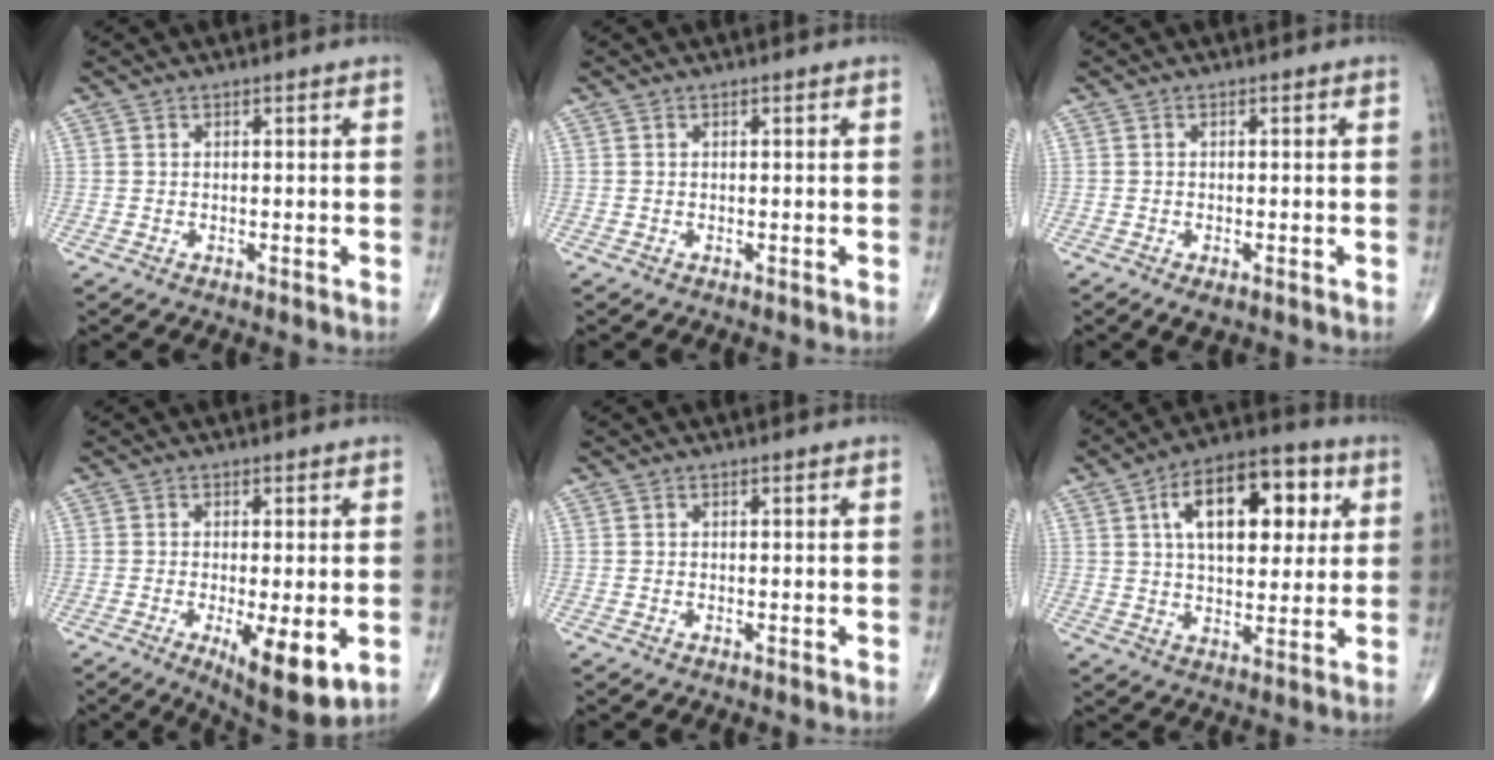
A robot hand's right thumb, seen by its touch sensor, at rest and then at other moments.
{"total": 0.0}
{"total": 2.2, "force": [-1.1, 1.0, 1.7], "torque": [-0.030, -0.001, -0.013]}
{"total": 10.4, "force": [-2.9, 3.1, 9.5], "torque": [-0.144, -0.024, -0.038]}
{"total": 0.0}
{"total": 17.7, "force": [5.4, 9.2, 14.1], "torque": [-0.182, 0.006, 0.079]}